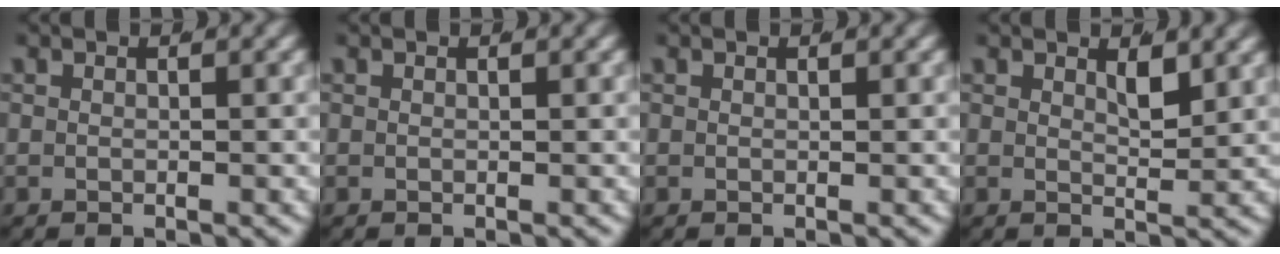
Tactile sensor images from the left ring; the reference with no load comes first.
{"total": 0.0}
{"total": 0.0}
{"total": 1.7, "force": [1.3, 0.1, 1.1], "torque": [-0.014, -0.018, 0.029]}